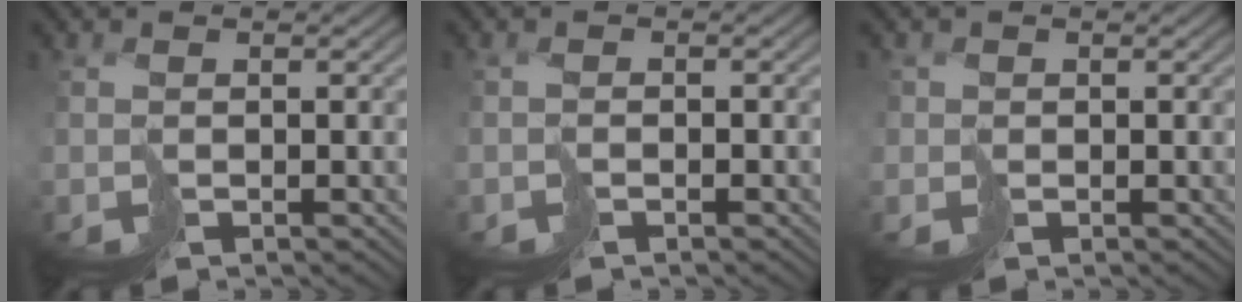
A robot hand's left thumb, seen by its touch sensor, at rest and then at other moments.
{"total": 0.9, "force": [-0.7, 0.4, 0.0], "torque": [0.006, 0.003, -0.016]}
{"total": 1.2, "force": [0.2, 0.8, -0.9], "torque": [0.024, 0.002, -0.002]}